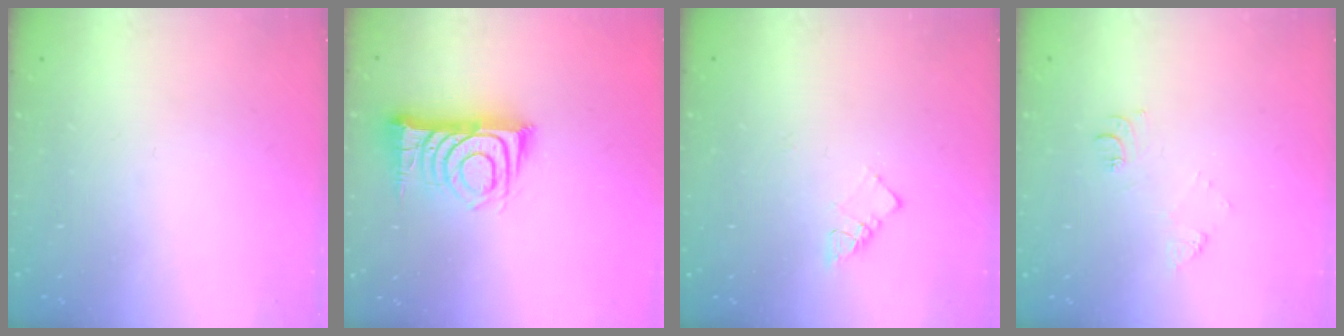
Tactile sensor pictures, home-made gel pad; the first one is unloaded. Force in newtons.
{"total": 12.7, "press": 12.6, "slide": 0.9}
{"total": 3.6, "press": 3.6, "slide": 0.3}
{"total": 6.4, "press": 6.4, "slide": 0.7}